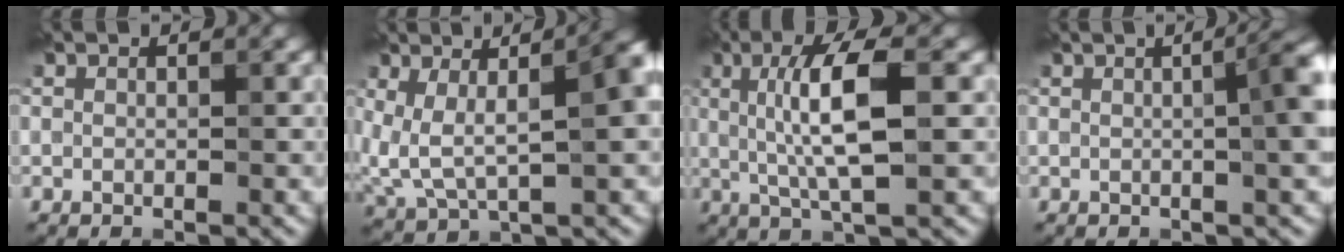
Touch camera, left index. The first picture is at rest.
{"total": 10.1, "force": [1.5, 5.0, 8.7], "torque": [-0.159, -0.014, 0.049]}
{"total": 6.5, "force": [0.7, 1.5, 6.3], "torque": [-0.113, 0.007, 0.011]}
{"total": 7.7, "force": [0.7, 3.2, 7.0], "torque": [-0.030, 0.032, -0.006]}